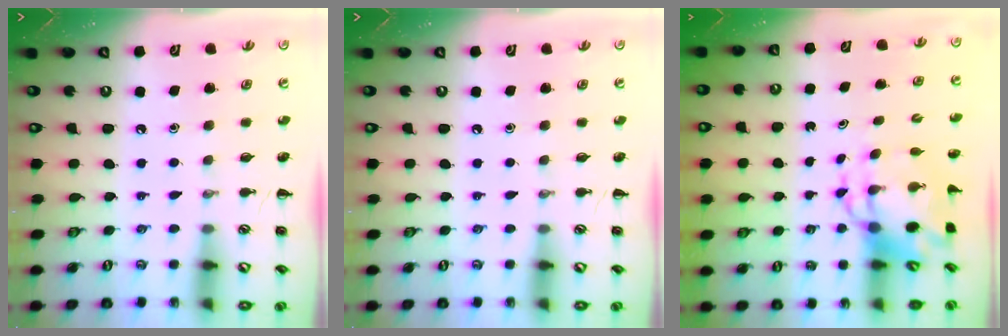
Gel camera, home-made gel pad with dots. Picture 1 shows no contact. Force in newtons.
{"total": 0.0}
{"total": 6.8, "press": 6.5, "slide": 2.1}